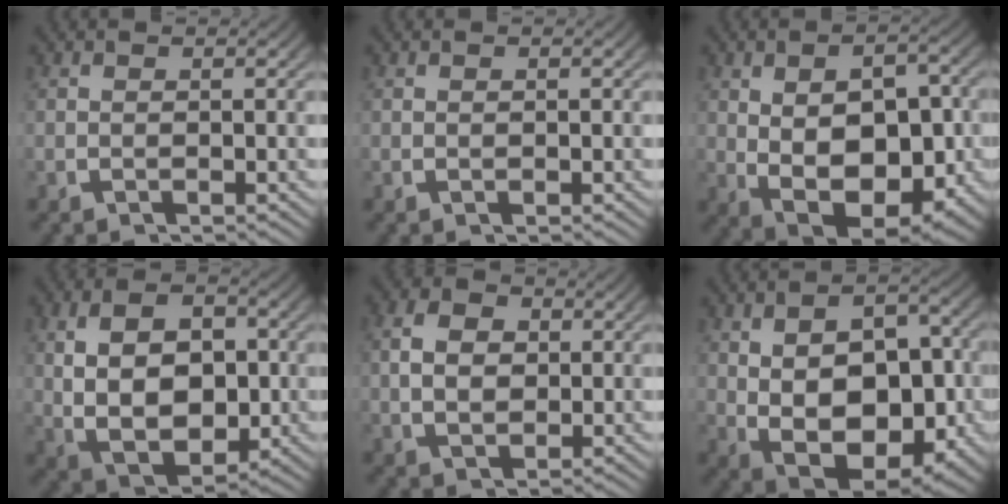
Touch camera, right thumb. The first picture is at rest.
{"total": 0.0}
{"total": 11.9, "force": [-2.0, 7.6, 8.9], "torque": [-0.179, -0.062, 0.000]}
{"total": 12.0, "force": [-0.9, 8.3, 8.6], "torque": [-0.173, -0.041, 0.007]}
{"total": 4.5, "force": [0.6, 3.3, 3.0], "torque": [-0.045, -0.008, 0.018]}
{"total": 13.2, "force": [-2.1, 8.7, 9.7], "torque": [-0.195, -0.065, -0.001]}